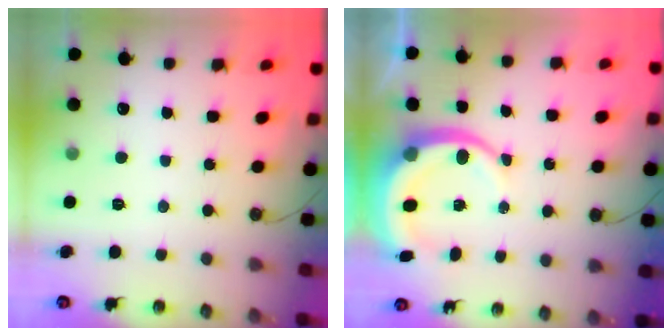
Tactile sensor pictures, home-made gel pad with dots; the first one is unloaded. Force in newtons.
{"total": 11.0, "press": 10.8, "slide": 1.8}